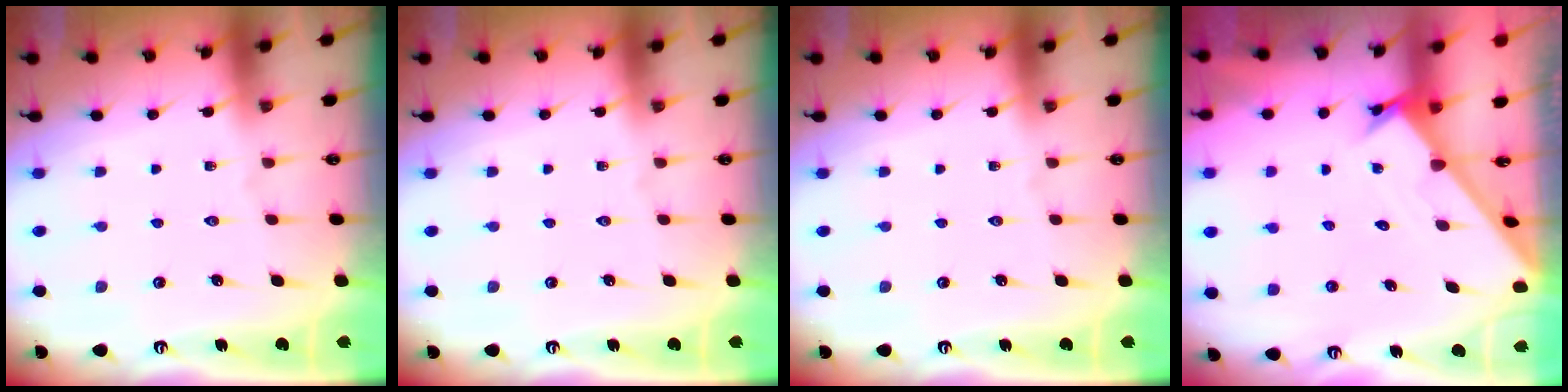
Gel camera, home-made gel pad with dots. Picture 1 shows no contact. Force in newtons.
{"total": 0.0}
{"total": 0.0}
{"total": 1.6, "press": 1.6, "slide": 0.1}